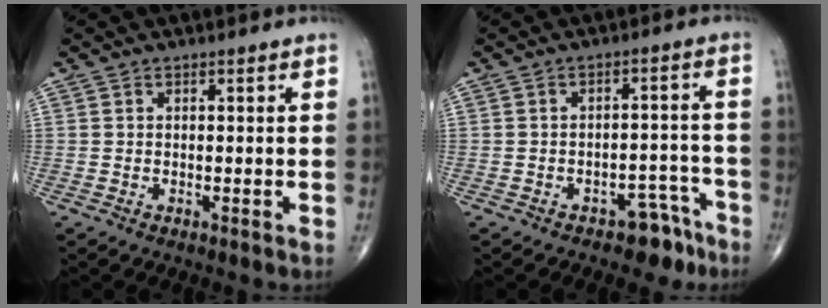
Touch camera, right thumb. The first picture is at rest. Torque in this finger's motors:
{"motor_torque": [2.56, 1.53, 0.21, -0.60, 0.00]}